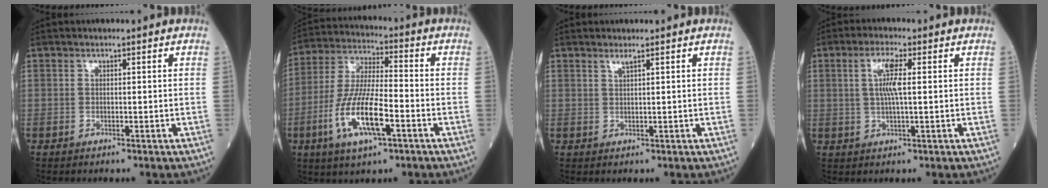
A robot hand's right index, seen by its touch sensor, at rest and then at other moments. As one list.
[{"total": 12.9, "force": [-4.7, 2.9, 11.6], "torque": [-0.242, -0.007, -0.085]}, {"total": 1.0, "force": [0.8, -0.2, 0.6], "torque": [-0.018, -0.004, 0.018]}, {"total": 4.9, "force": [1.0, 0.5, 4.8], "torque": [-0.095, 0.004, 0.019]}]